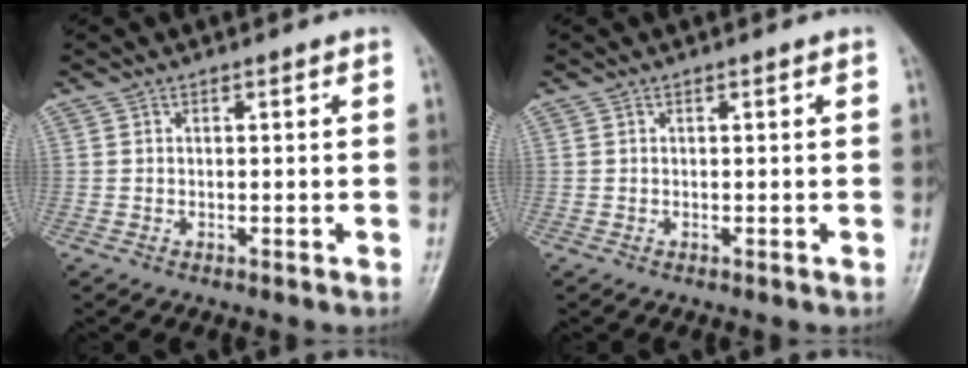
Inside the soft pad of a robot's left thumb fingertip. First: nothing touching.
{"total": 0.0}